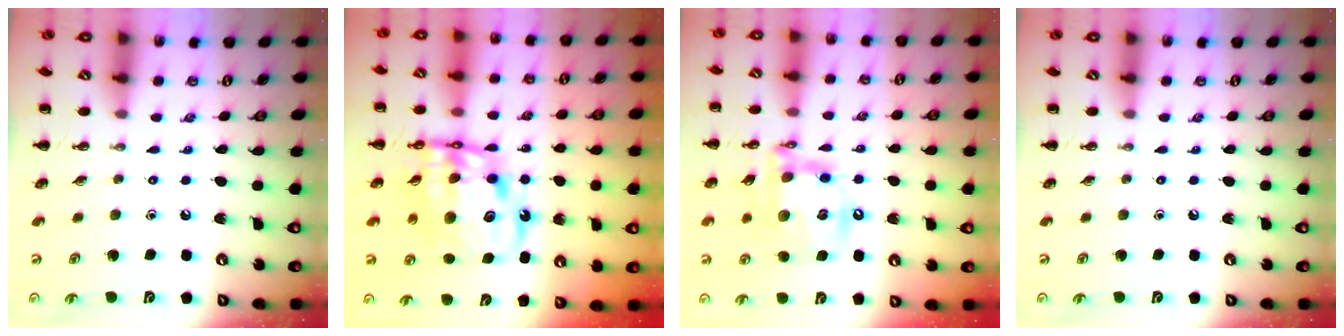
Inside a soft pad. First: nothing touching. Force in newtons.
{"total": 14.5, "press": 14.1, "slide": 3.6}
{"total": 14.2, "press": 13.8, "slide": 3.4}
{"total": 0.0}